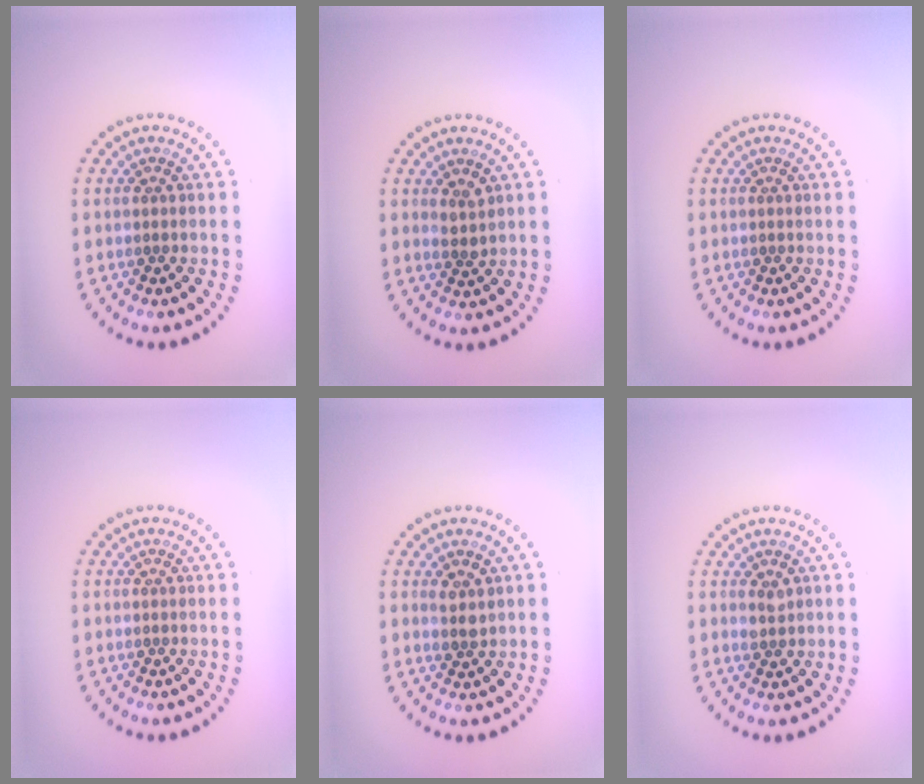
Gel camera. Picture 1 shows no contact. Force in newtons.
{"total": 1.3, "press": 1.1, "slide": 0.7}
{"total": 0.0}
{"total": 0.0}
{"total": 1.5, "press": 1.3, "slide": 0.7}
{"total": 1.0, "press": 1.0, "slide": 0.1}